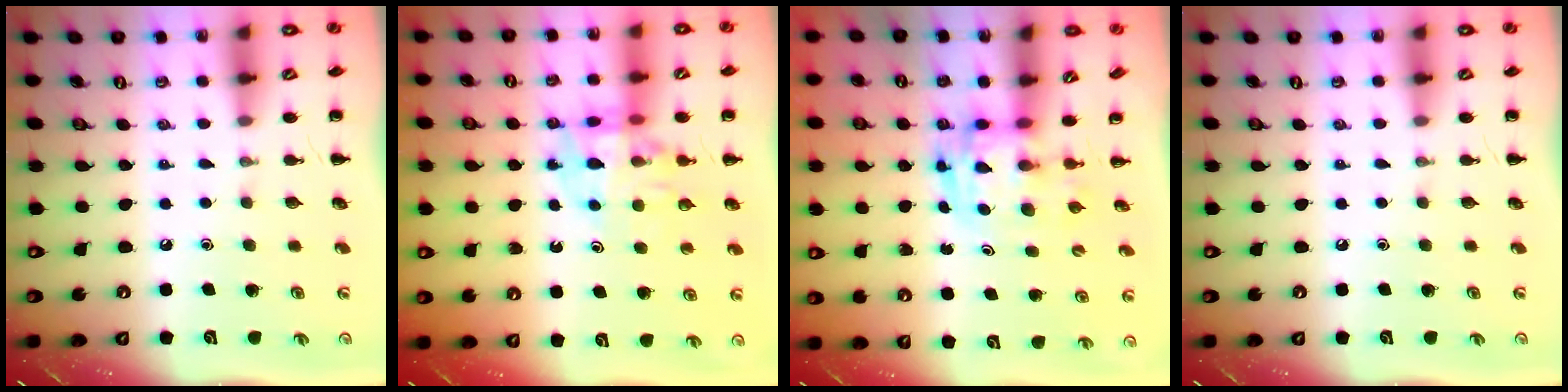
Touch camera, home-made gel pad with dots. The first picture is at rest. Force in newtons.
{"total": 10.5, "press": 10.1, "slide": 2.8}
{"total": 3.0, "press": 3.0, "slide": 0.5}
{"total": 0.0}